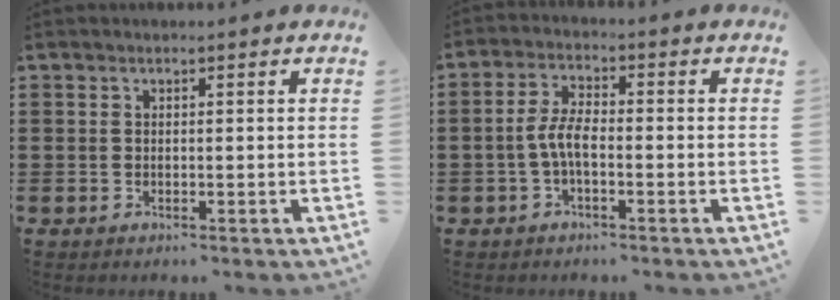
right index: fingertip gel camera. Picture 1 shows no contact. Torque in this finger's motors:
{"motor_torque": [0.83, -0.01, 0.67, 0.17]}